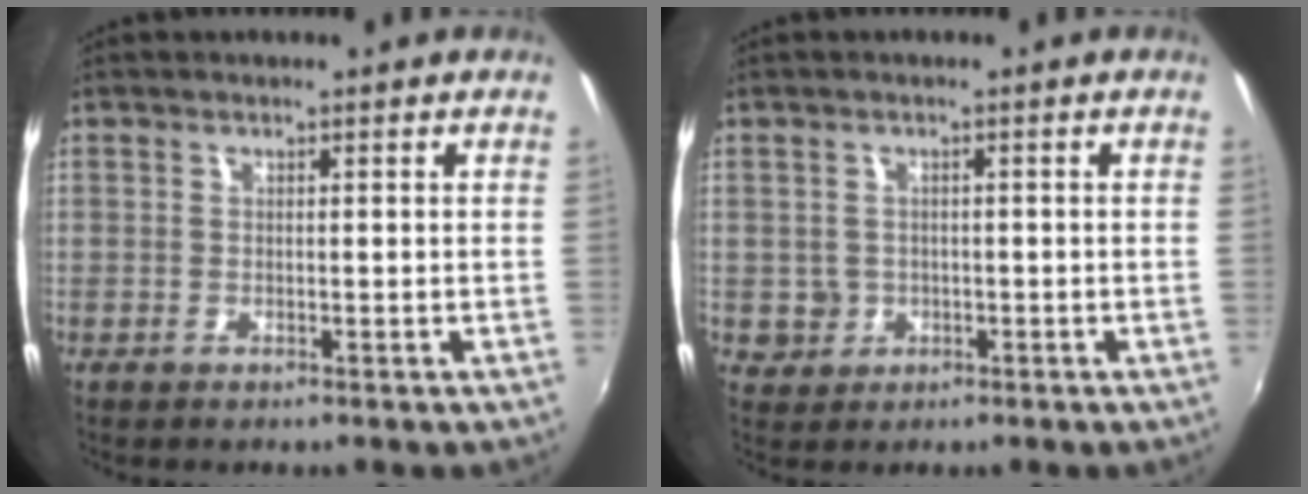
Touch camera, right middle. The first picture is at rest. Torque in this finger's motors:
{"motor_torque": [0.09, -0.19, 0.01, 0.01]}